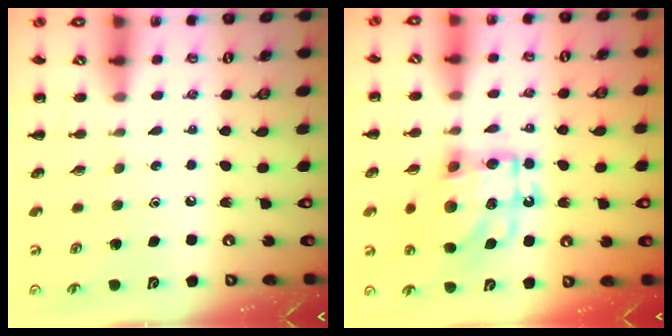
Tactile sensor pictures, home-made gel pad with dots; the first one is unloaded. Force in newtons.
{"total": 15.7, "press": 15.6, "slide": 1.5}